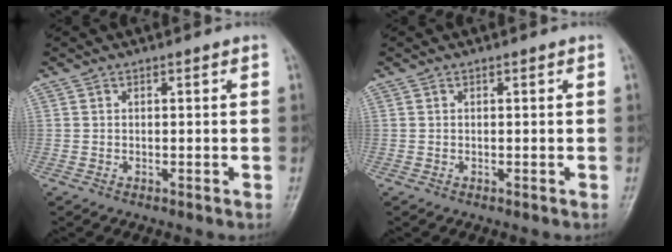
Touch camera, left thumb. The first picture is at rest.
{"total": 0.0}